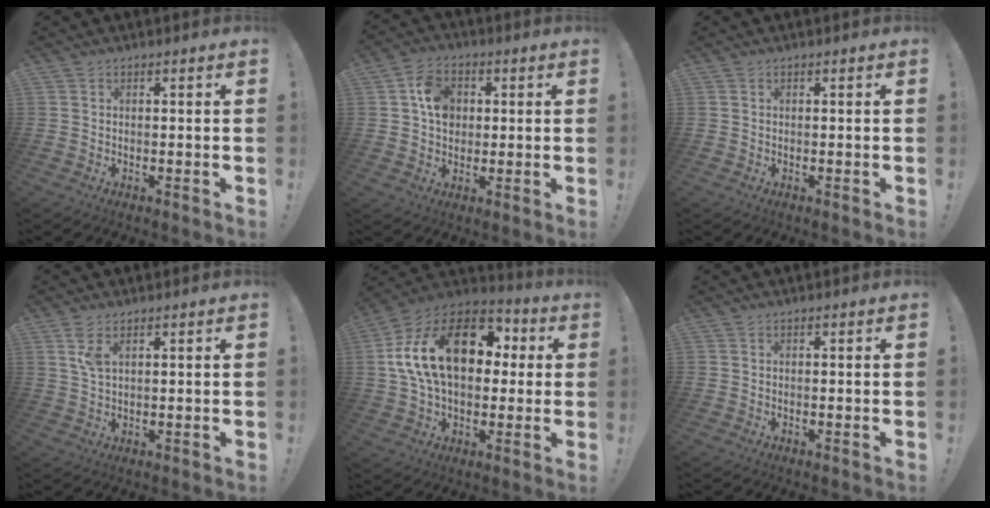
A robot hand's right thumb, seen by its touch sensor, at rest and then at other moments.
{"total": 9.4, "force": [1.6, 7.5, 5.3], "torque": [-0.081, 0.012, 0.036]}
{"total": 0.0}
{"total": 4.3, "force": [2.1, 1.7, 3.4], "torque": [-0.067, -0.003, 0.038]}
{"total": 23.9, "force": [5.1, 15.0, 17.9], "torque": [-0.315, 0.002, 0.092]}
{"total": 0.0}